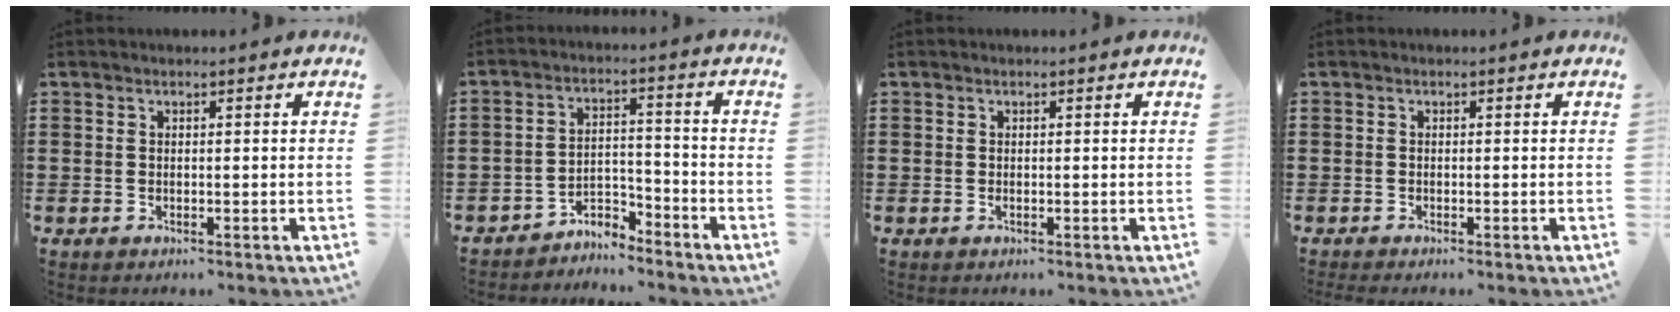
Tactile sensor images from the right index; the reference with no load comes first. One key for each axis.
{"total": 4.2, "fx": -4.1, "fy": 0.8, "fz": 0.4, "tx": -0.014, "ty": 0.009, "tz": -0.085}
{"total": 0.0}
{"total": 0.6, "fx": -0.6, "fy": 0.1, "fz": 0.0, "tx": 0.000, "ty": 0.001, "tz": -0.014}